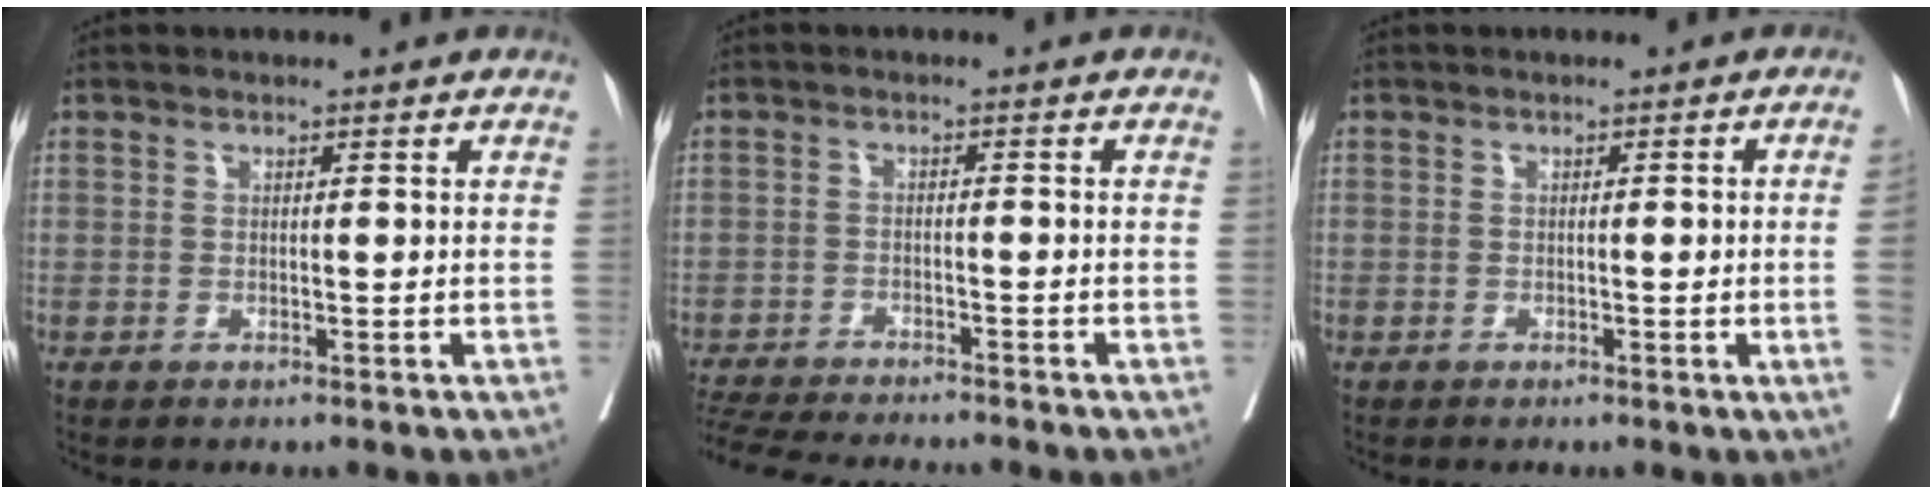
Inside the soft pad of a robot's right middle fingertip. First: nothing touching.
{"total": 11.5, "force": [-10.6, 0.6, 4.5], "torque": [-0.073, -0.016, -0.164]}
{"total": 3.4, "force": [-0.5, -1.1, 3.1], "torque": [-0.043, -0.003, -0.003]}